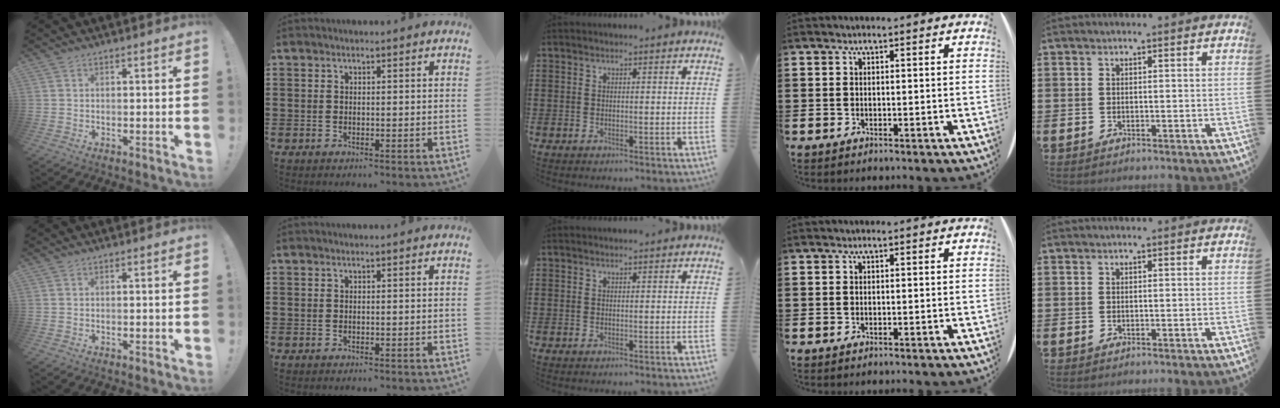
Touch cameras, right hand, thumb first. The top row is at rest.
{"middle": {"total": 0.5, "force": [0.5, 0.0, 0.1], "torque": [-0.004, 0.000, 0.010]}}